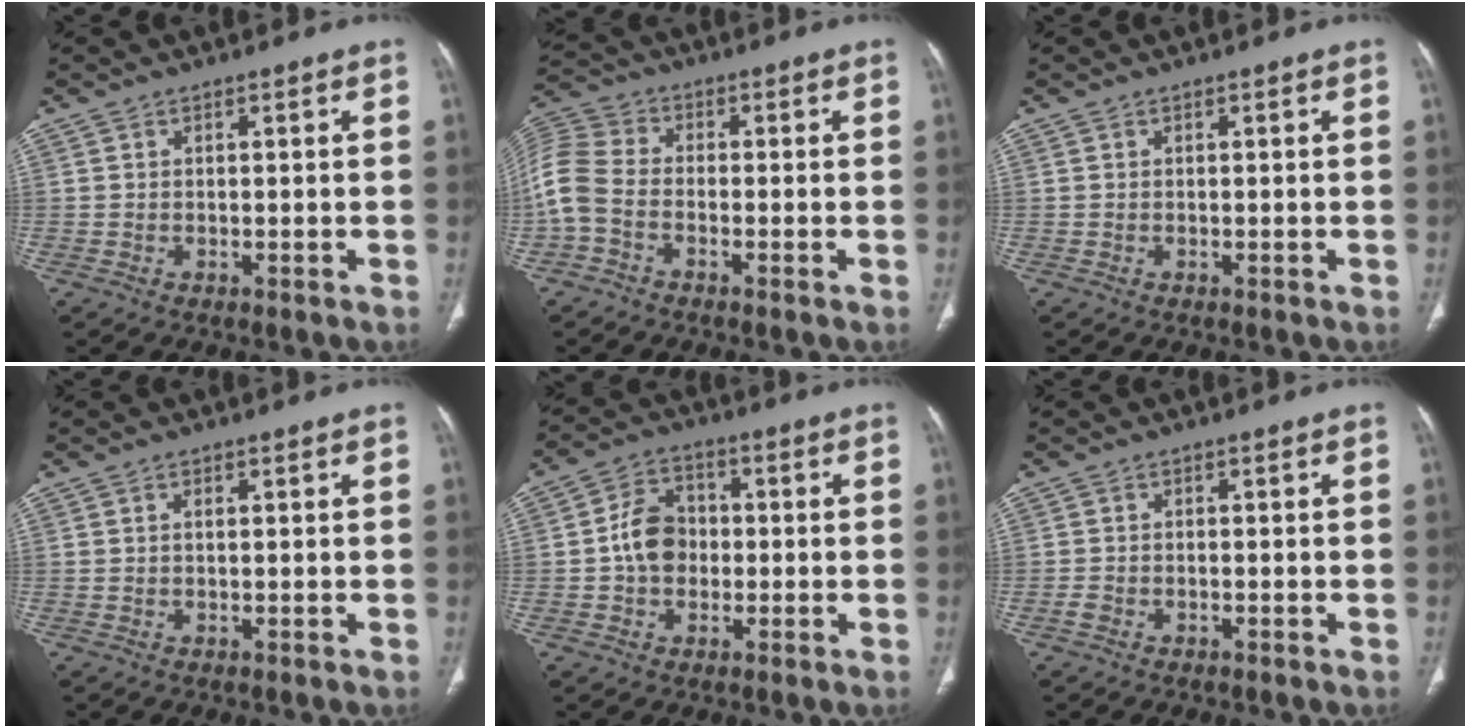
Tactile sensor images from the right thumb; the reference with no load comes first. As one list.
[{"total": 8.7, "force": [-2.5, 5.7, 6.1], "torque": [-0.136, 0.024, -0.063]}, {"total": 0.0}, {"total": 1.0, "force": [0.2, 0.5, 0.8], "torque": [-0.018, 0.005, 0.004]}, {"total": 8.3, "force": [-0.5, 6.5, 5.0], "torque": [-0.065, 0.022, -0.018]}, {"total": 1.3, "force": [-0.9, 0.8, 0.6], "torque": [-0.016, 0.004, -0.019]}]